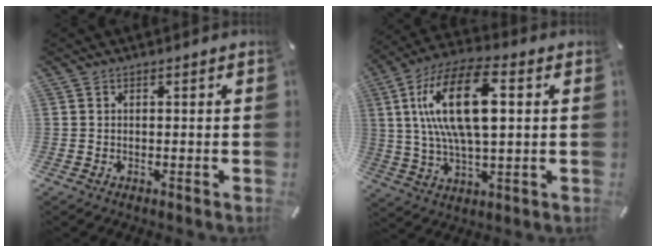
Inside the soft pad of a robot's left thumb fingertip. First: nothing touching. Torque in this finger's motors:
{"motor_torque": [2.43, 2.58, 2.13, -0.64, 0.69]}